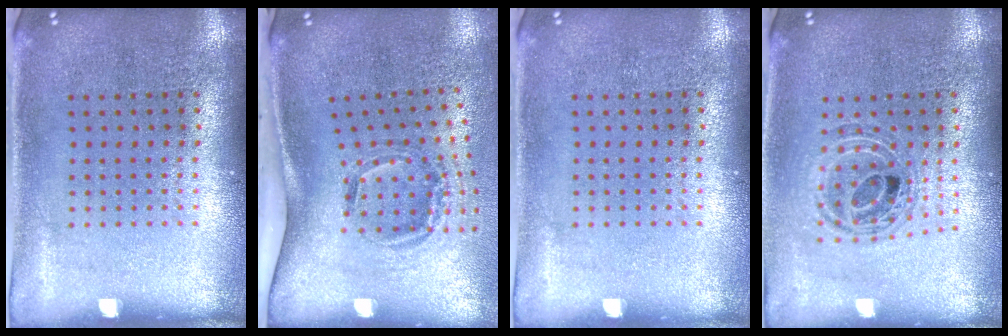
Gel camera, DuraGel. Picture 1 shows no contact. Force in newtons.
{"total": 2.1, "press": 1.2, "slide": 1.7}
{"total": 0.0}
{"total": 0.9, "press": 0.9, "slide": 0.2}